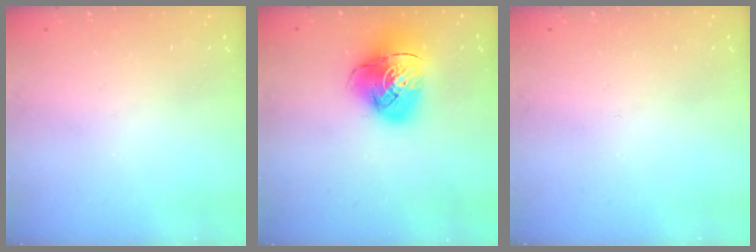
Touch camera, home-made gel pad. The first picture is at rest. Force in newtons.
{"total": 13.4, "press": 13.3, "slide": 1.7}
{"total": 0.0}